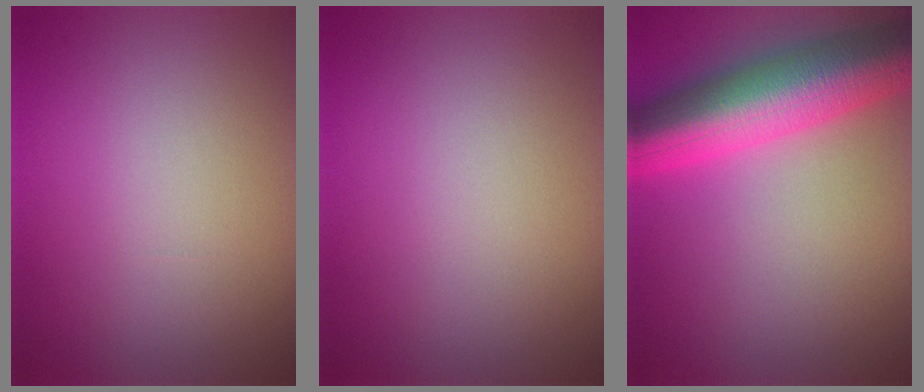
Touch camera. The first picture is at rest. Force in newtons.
{"total": 0.0}
{"total": 11.7, "press": 11.7, "slide": 0.2}